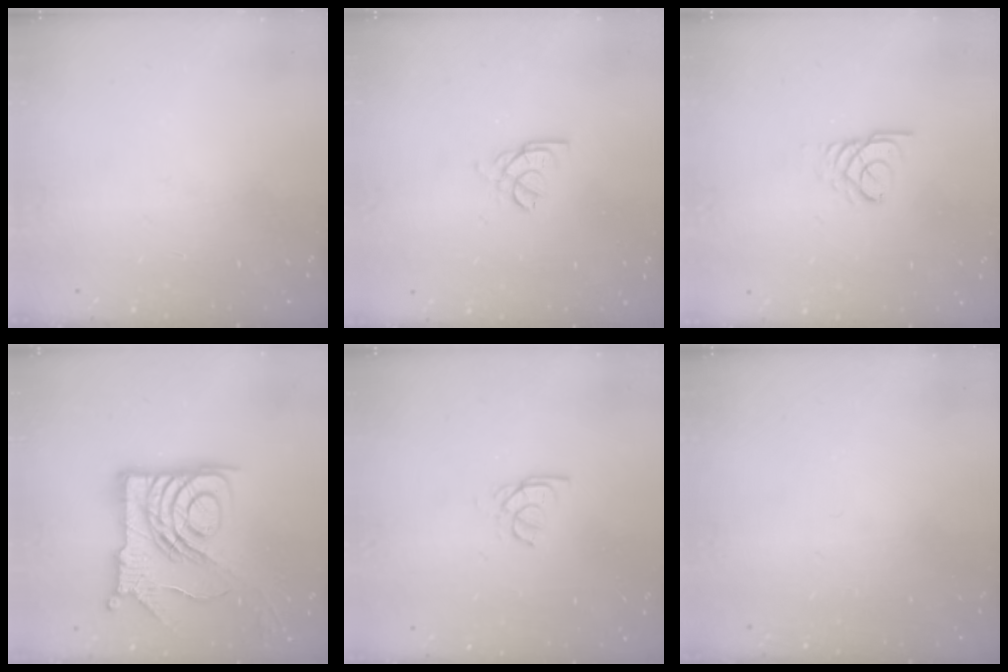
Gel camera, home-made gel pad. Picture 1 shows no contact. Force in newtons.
{"total": 2.2, "press": 2.1, "slide": 0.6}
{"total": 2.6, "press": 2.6, "slide": 0.1}
{"total": 15.4, "press": 15.3, "slide": 1.7}
{"total": 2.4, "press": 2.4, "slide": 0.3}
{"total": 0.0}